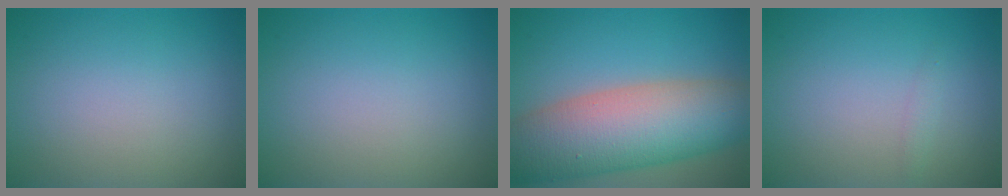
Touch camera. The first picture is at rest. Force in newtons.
{"total": 0.0}
{"total": 11.8, "press": 11.8, "slide": 0.6}
{"total": 0.6, "press": 0.6, "slide": 0.0}